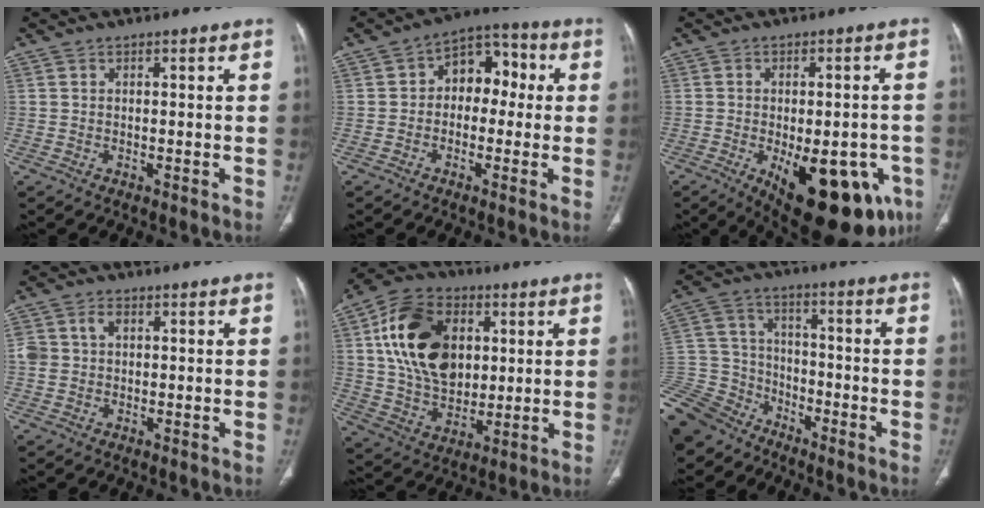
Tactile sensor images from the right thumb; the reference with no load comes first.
{"total": 9.4, "force": [0.6, 6.6, 6.7], "torque": [-0.054, 0.035, -0.004]}
{"total": 21.5, "force": [-8.5, 9.6, 17.3], "torque": [-0.162, -0.002, -0.095]}
{"total": 4.5, "force": [0.9, 3.4, 2.9], "torque": [-0.065, 0.015, 0.021]}
{"total": 20.0, "force": [4.6, 13.9, 13.6], "torque": [-0.218, -0.005, 0.086]}
{"total": 19.4, "force": [-14.3, 11.8, 6.0], "torque": [-0.154, 0.058, -0.264]}